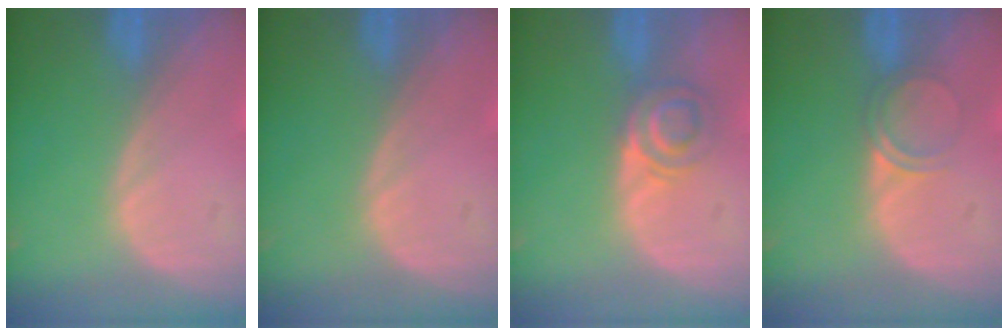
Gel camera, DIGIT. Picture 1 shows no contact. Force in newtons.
{"total": 0.0}
{"total": 4.0, "press": 3.9, "slide": 0.8}
{"total": 2.5, "press": 2.1, "slide": 1.2}